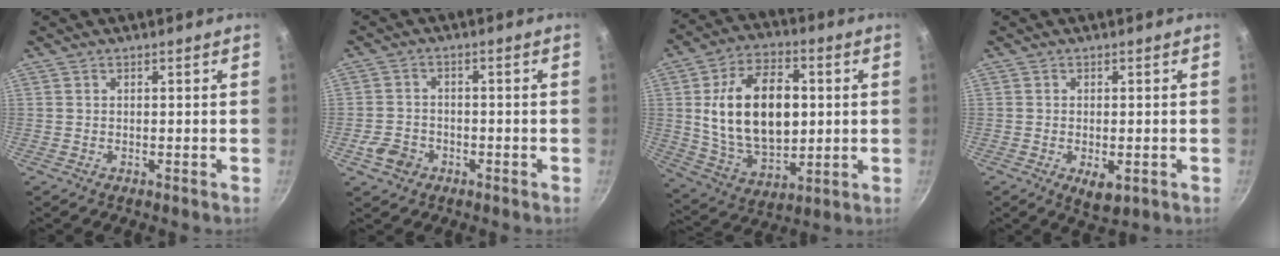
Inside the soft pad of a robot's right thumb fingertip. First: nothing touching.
{"total": 5.0, "force": [-2.4, 3.9, 2.0], "torque": [-0.034, 0.023, -0.043]}
{"total": 20.7, "force": [2.1, 13.0, 16.0], "torque": [-0.252, 0.000, 0.045]}
{"total": 4.7, "force": [-1.4, 2.4, 3.8], "torque": [-0.050, -0.006, -0.015]}